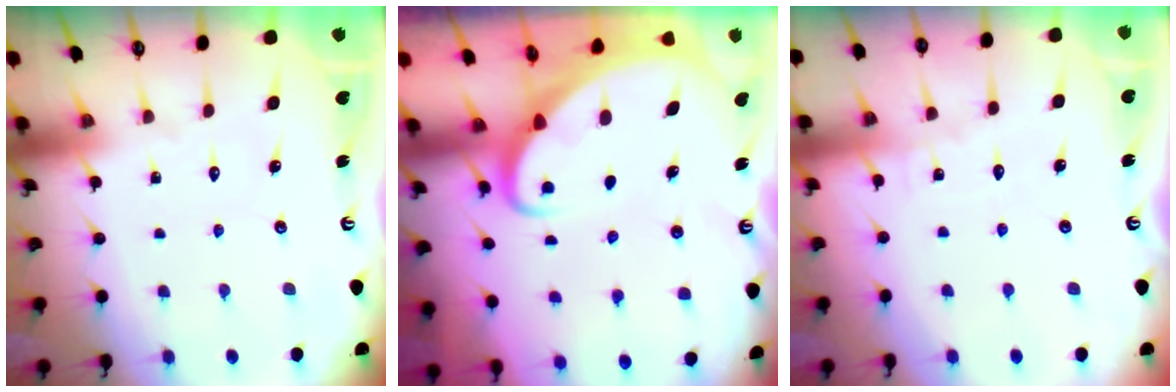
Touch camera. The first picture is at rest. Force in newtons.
{"total": 3.0, "press": 3.0, "slide": 0.2}
{"total": 2.7, "press": 2.7, "slide": 0.3}